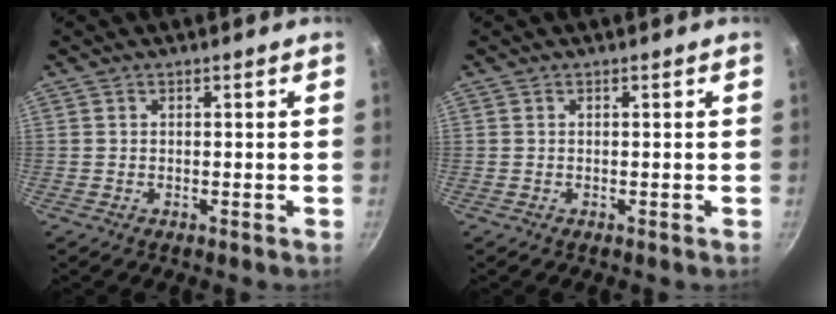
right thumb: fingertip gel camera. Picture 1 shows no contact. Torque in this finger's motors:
{"motor_torque": [-0.39, 0.09, 0.00, 0.00, 0.00]}